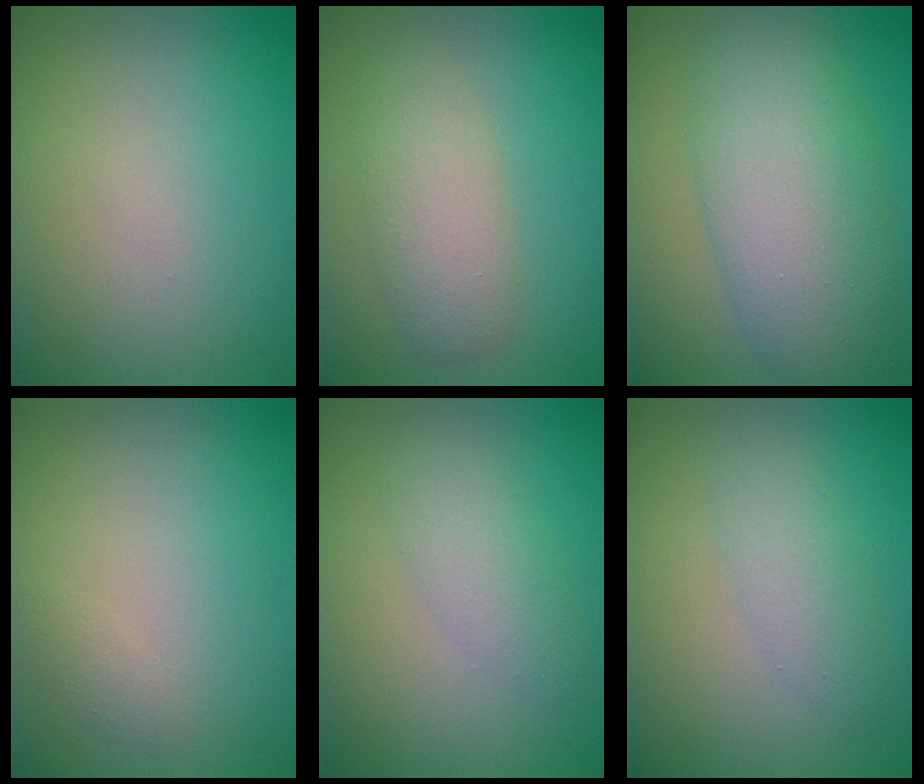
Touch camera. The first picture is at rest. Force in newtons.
{"total": 3.9, "press": 3.9, "slide": 0.1}
{"total": 9.1, "press": 9.1, "slide": 0.0}
{"total": 0.7, "press": 0.7, "slide": 0.0}
{"total": 2.6, "press": 2.6, "slide": 0.1}
{"total": 2.5, "press": 2.5, "slide": 0.1}